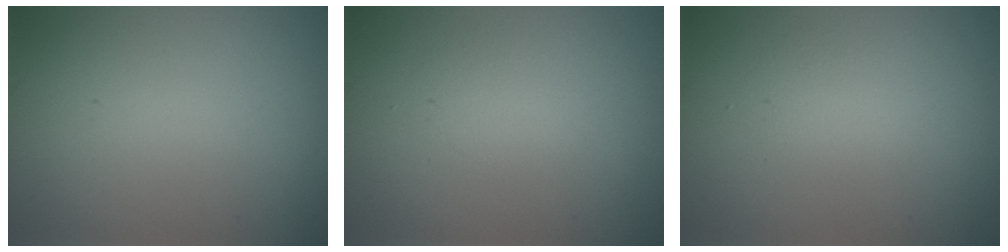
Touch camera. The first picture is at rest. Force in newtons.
{"total": 1.4, "press": 1.3, "slide": 0.1}
{"total": 1.4, "press": 1.4, "slide": 0.0}